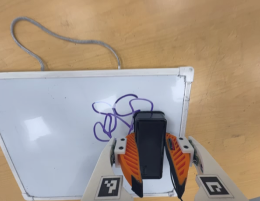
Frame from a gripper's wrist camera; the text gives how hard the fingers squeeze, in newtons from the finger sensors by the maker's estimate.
{"total": 9.8, "left": 9.3, "right": 10.4}